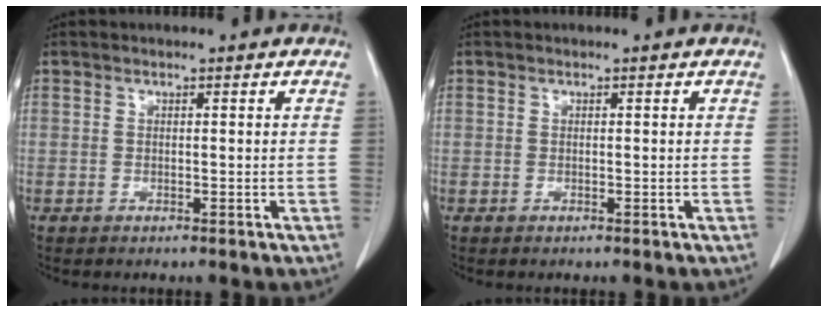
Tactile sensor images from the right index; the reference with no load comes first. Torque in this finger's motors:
{"motor_torque": [0.00, 0.00, -0.01, 0.00]}